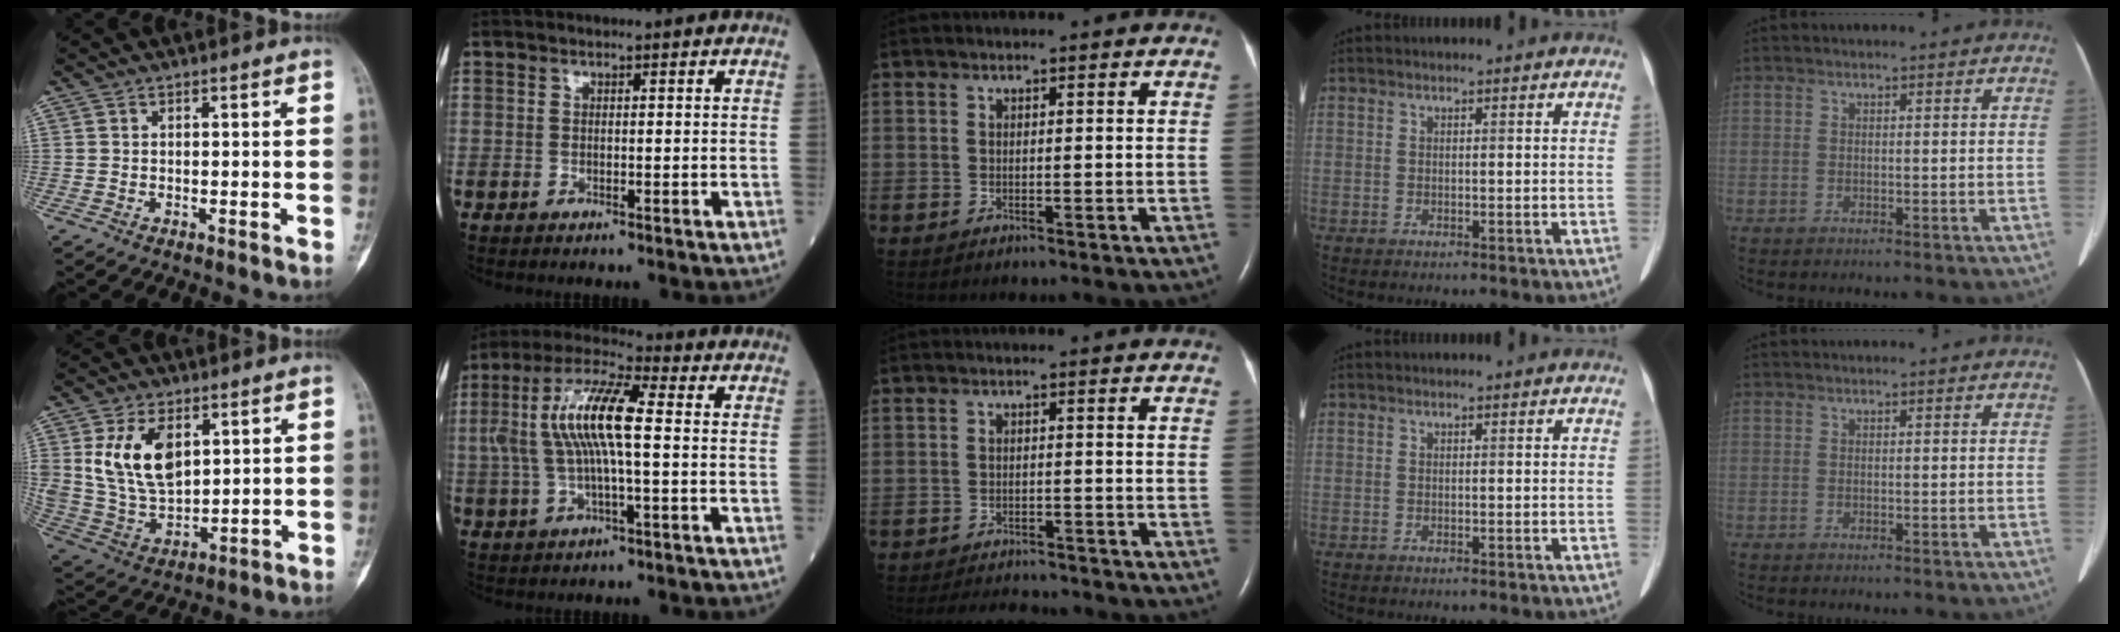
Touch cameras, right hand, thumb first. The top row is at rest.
{"thumb": {"total": 14.5, "force": [4.6, 8.8, 10.6], "torque": [-0.188, -0.017, 0.105]}, "index": {"total": 11.8, "force": [0.8, 2.3, 11.5], "torque": [-0.241, 0.024, 0.012]}, "middle": {"total": 7.4, "force": [-7.0, 1.6, 1.8], "torque": [-0.028, -0.004, -0.095]}}